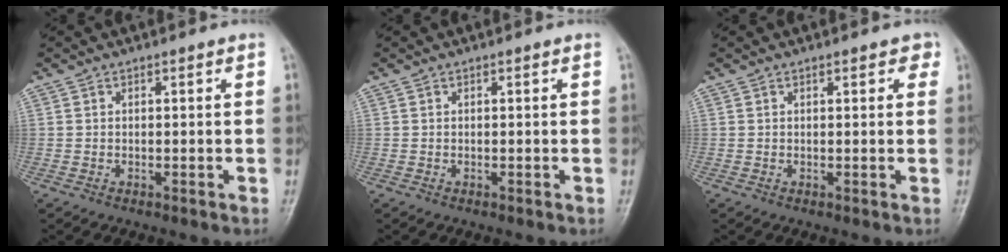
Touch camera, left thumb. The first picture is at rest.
{"total": 0.0}
{"total": 2.1, "force": [1.1, 1.1, 1.4], "torque": [-0.005, -0.001, 0.010]}